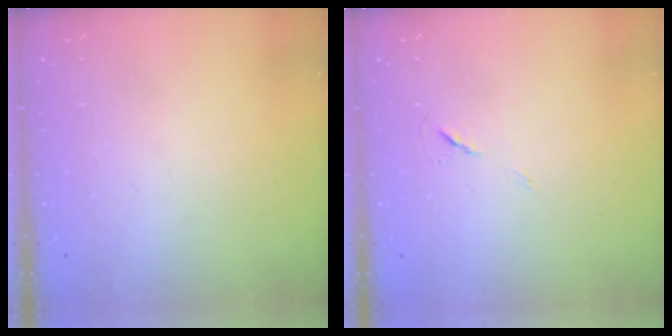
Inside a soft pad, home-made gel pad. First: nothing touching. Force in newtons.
{"total": 5.6, "press": 5.1, "slide": 2.2}